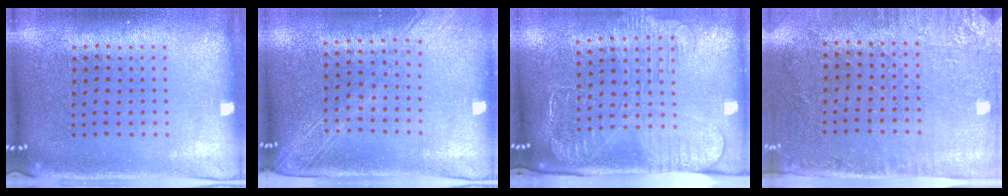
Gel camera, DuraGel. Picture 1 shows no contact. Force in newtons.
{"total": 2.0, "press": 1.7, "slide": 1.1}
{"total": 2.6, "press": 2.0, "slide": 1.6}
{"total": 2.7, "press": 2.3, "slide": 1.5}